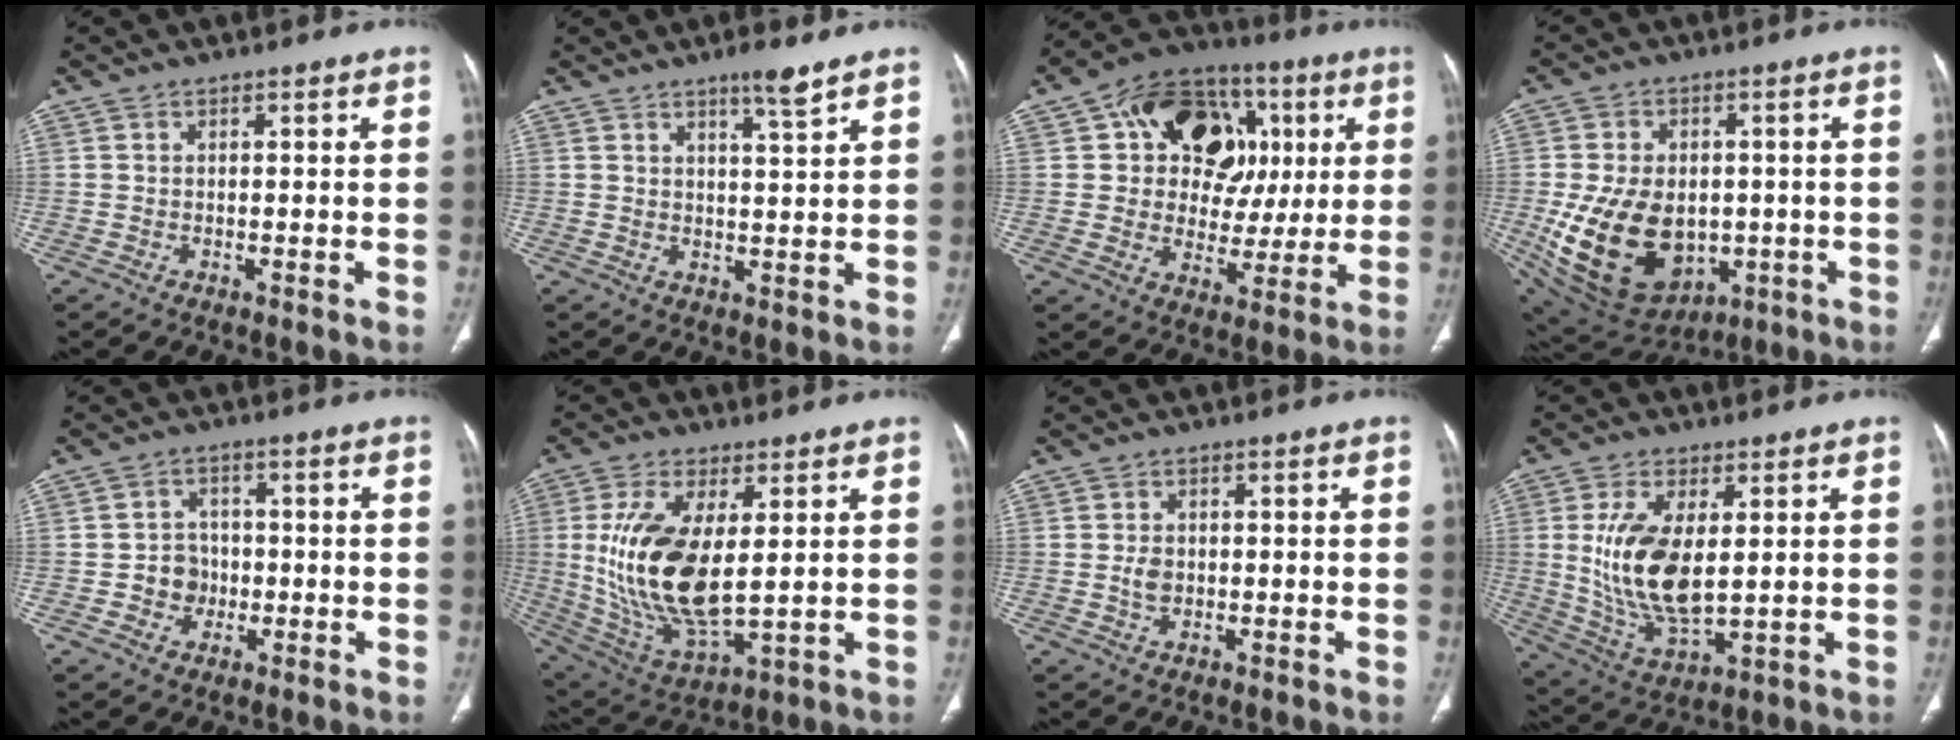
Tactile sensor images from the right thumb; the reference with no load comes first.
{"total": 4.2, "force": [3.1, 0.2, 2.9], "torque": [-0.041, -0.024, 0.050]}
{"total": 20.8, "force": [5.6, 15.2, 13.0], "torque": [-0.134, 0.023, 0.086]}
{"total": 19.5, "force": [-2.6, 13.8, 13.5], "torque": [-0.223, -0.004, -0.007]}
{"total": 4.8, "force": [-1.0, 4.4, 1.6], "torque": [0.003, 0.012, -0.021]}
{"total": 17.9, "force": [2.0, 8.0, 15.9], "torque": [-0.314, -0.022, 0.054]}
{"total": 2.4, "force": [-0.1, 1.9, 1.6], "torque": [-0.025, 0.002, -0.002]}
{"total": 14.1, "force": [1.7, 6.8, 12.2], "torque": [-0.236, -0.020, 0.047]}